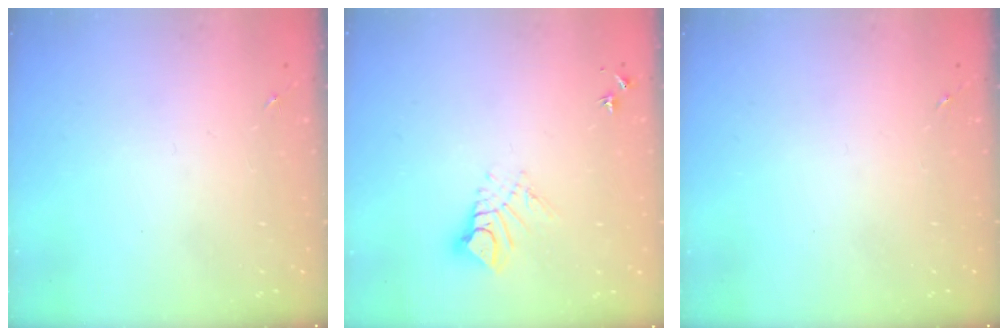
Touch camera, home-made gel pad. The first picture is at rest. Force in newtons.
{"total": 9.1, "press": 9.0, "slide": 1.0}
{"total": 0.0}